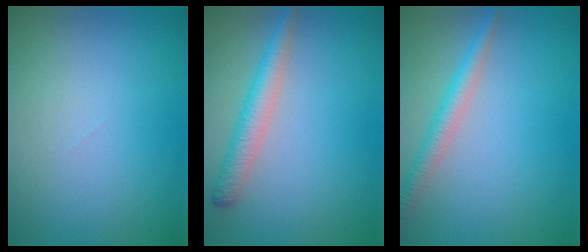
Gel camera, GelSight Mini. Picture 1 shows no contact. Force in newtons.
{"total": 3.1, "press": 3.1, "slide": 0.2}
{"total": 2.8, "press": 2.8, "slide": 0.1}